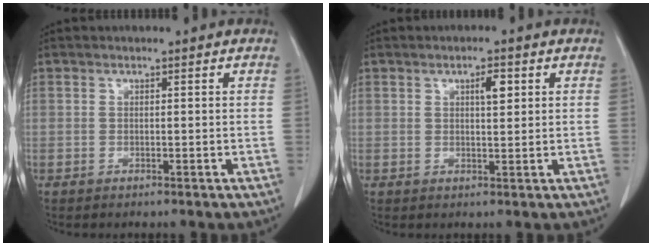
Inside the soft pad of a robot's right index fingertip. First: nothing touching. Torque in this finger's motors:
{"motor_torque": [0.06, 0.03, 0.04, 0.01]}